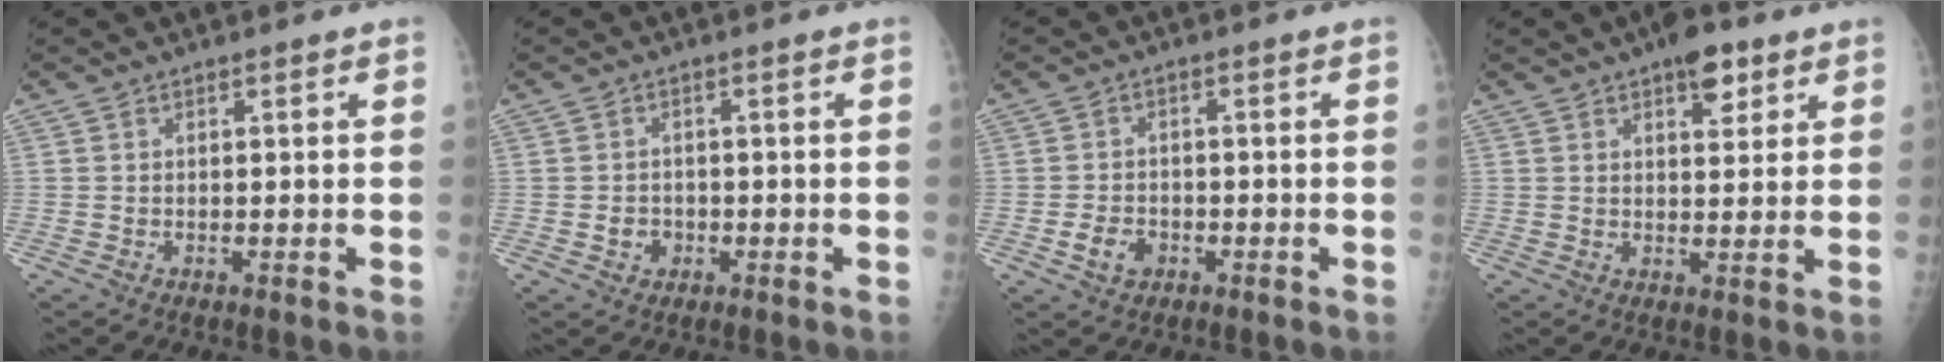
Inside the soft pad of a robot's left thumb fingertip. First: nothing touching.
{"total": 2.6, "force": [-0.7, 2.4, 0.9], "torque": [-0.001, 0.006, -0.007]}
{"total": 3.8, "force": [-1.5, 2.9, 1.9], "torque": [-0.025, 0.008, -0.023]}
{"total": 6.5, "force": [3.8, 3.0, 4.3], "torque": [-0.037, -0.015, 0.049]}